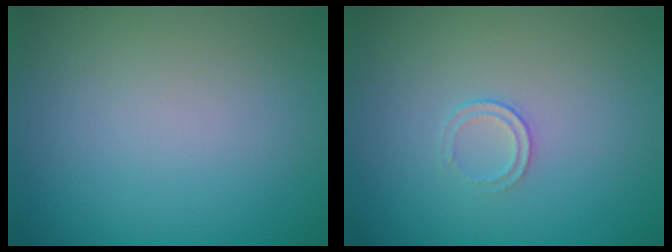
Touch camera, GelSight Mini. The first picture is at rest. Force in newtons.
{"total": 1.0, "press": 0.5, "slide": 0.9}